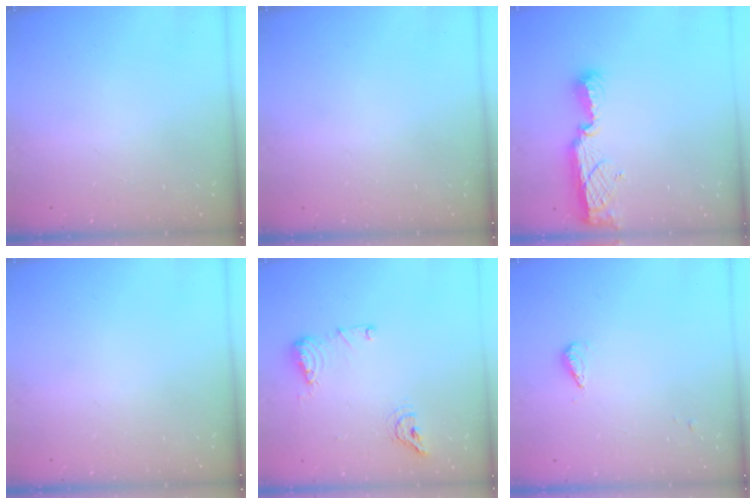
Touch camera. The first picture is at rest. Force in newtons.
{"total": 0.0}
{"total": 11.4, "press": 10.2, "slide": 4.9}
{"total": 0.0}
{"total": 8.9, "press": 8.7, "slide": 1.7}
{"total": 3.6, "press": 3.5, "slide": 1.1}